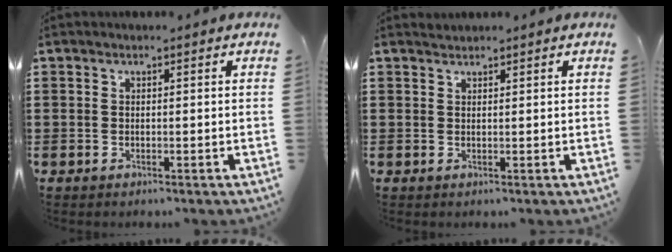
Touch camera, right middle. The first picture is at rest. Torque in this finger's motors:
{"motor_torque": [-0.19, -0.18, -0.04, -0.02]}